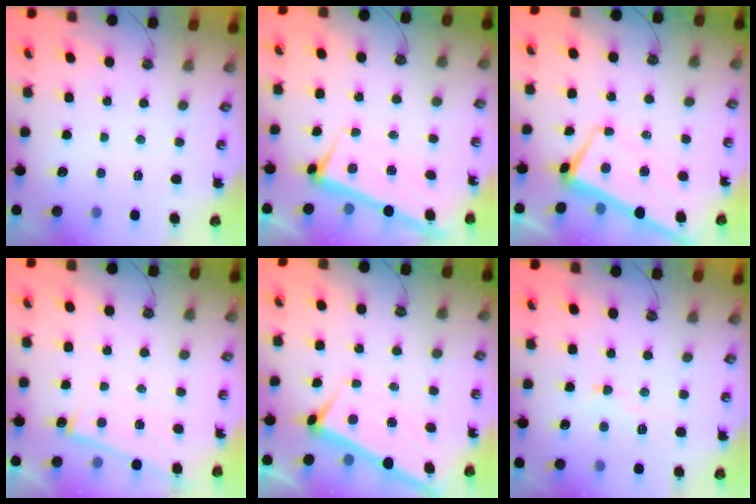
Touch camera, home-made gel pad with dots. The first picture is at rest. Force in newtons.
{"total": 2.7, "press": 2.7, "slide": 0.4}
{"total": 1.0, "press": 0.5, "slide": 0.9}
{"total": 1.9, "press": 1.8, "slide": 0.4}
{"total": 4.6, "press": 4.6, "slide": 0.1}
{"total": 0.8, "press": 0.5, "slide": 0.6}